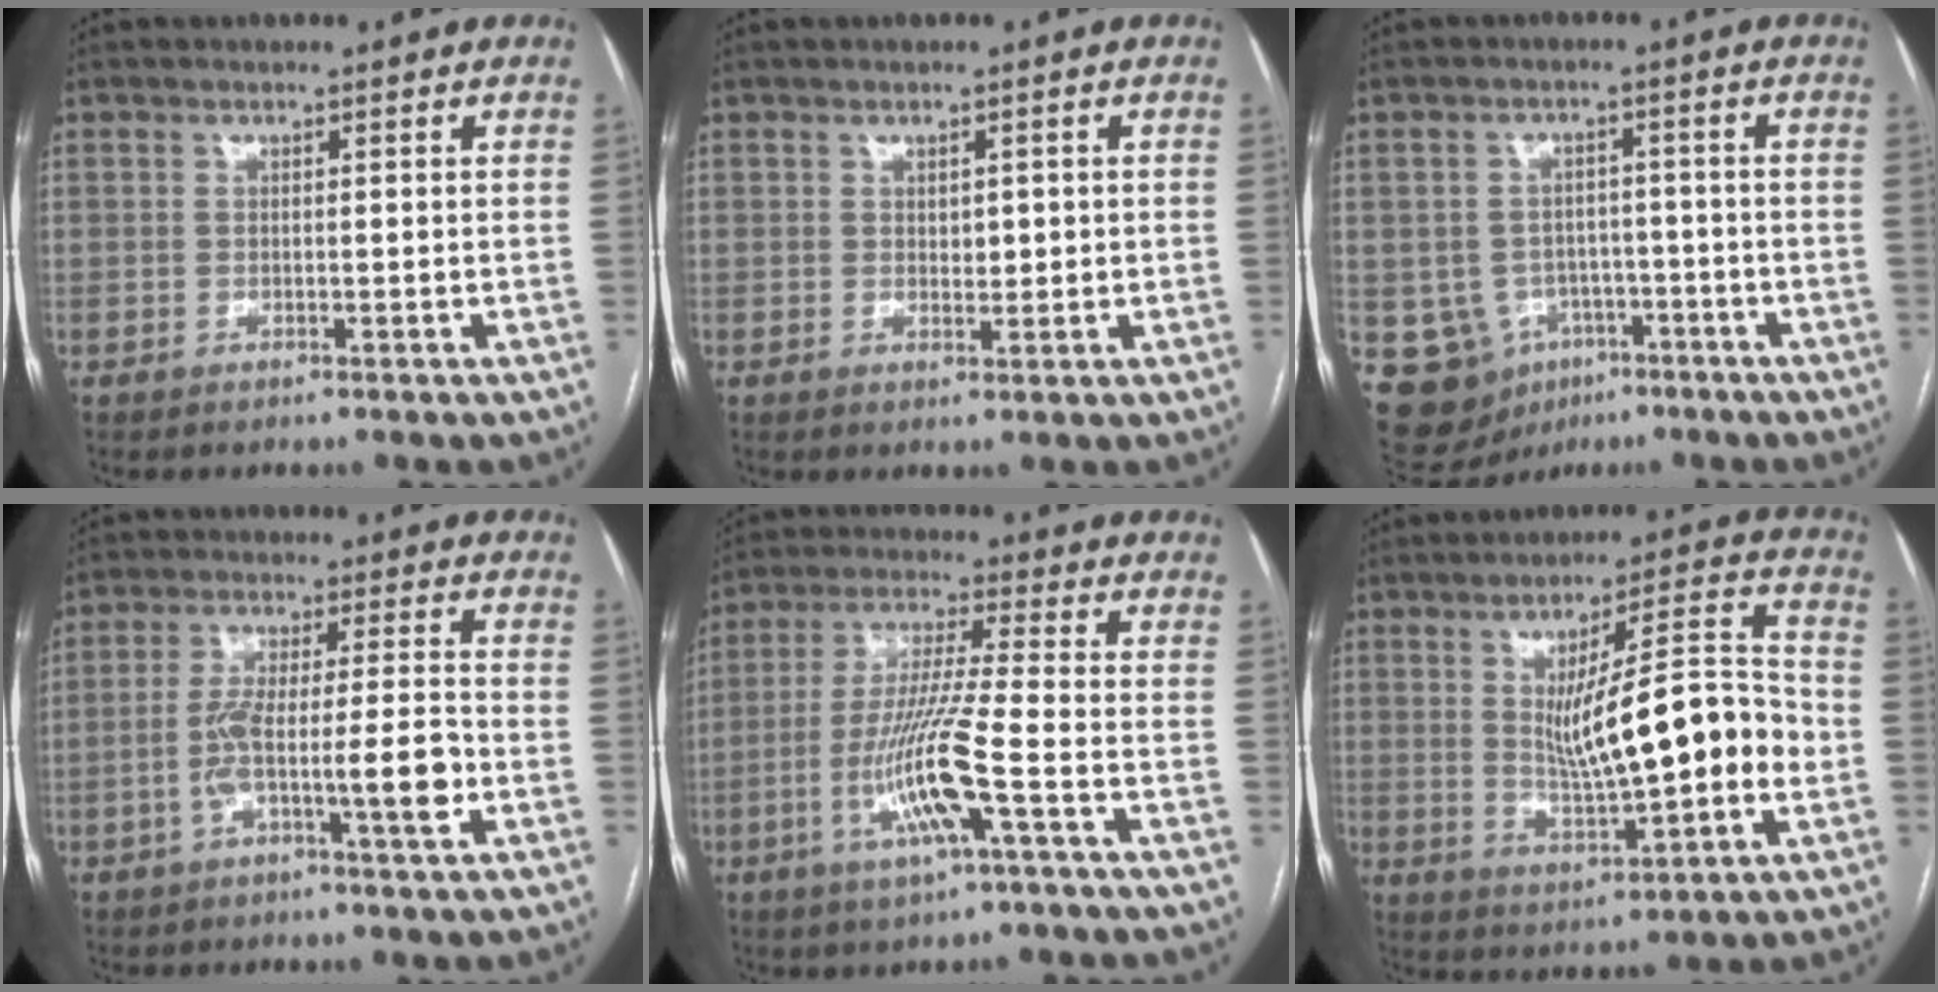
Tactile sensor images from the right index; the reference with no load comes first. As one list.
[{"total": 1.9, "force": [0.3, 1.1, 1.6], "torque": [-0.020, -0.002, 0.006]}, {"total": 10.2, "force": [-3.9, 8.9, 3.1], "torque": [-0.057, 0.021, -0.041]}, {"total": 9.6, "force": [-3.1, 0.6, 9.1], "torque": [-0.163, 0.014, -0.053]}, {"total": 11.0, "force": [-4.0, -0.5, 10.2], "torque": [-0.205, -0.007, -0.081]}, {"total": 15.6, "force": [-0.5, 2.4, 15.5], "torque": [-0.246, 0.013, -0.003]}]